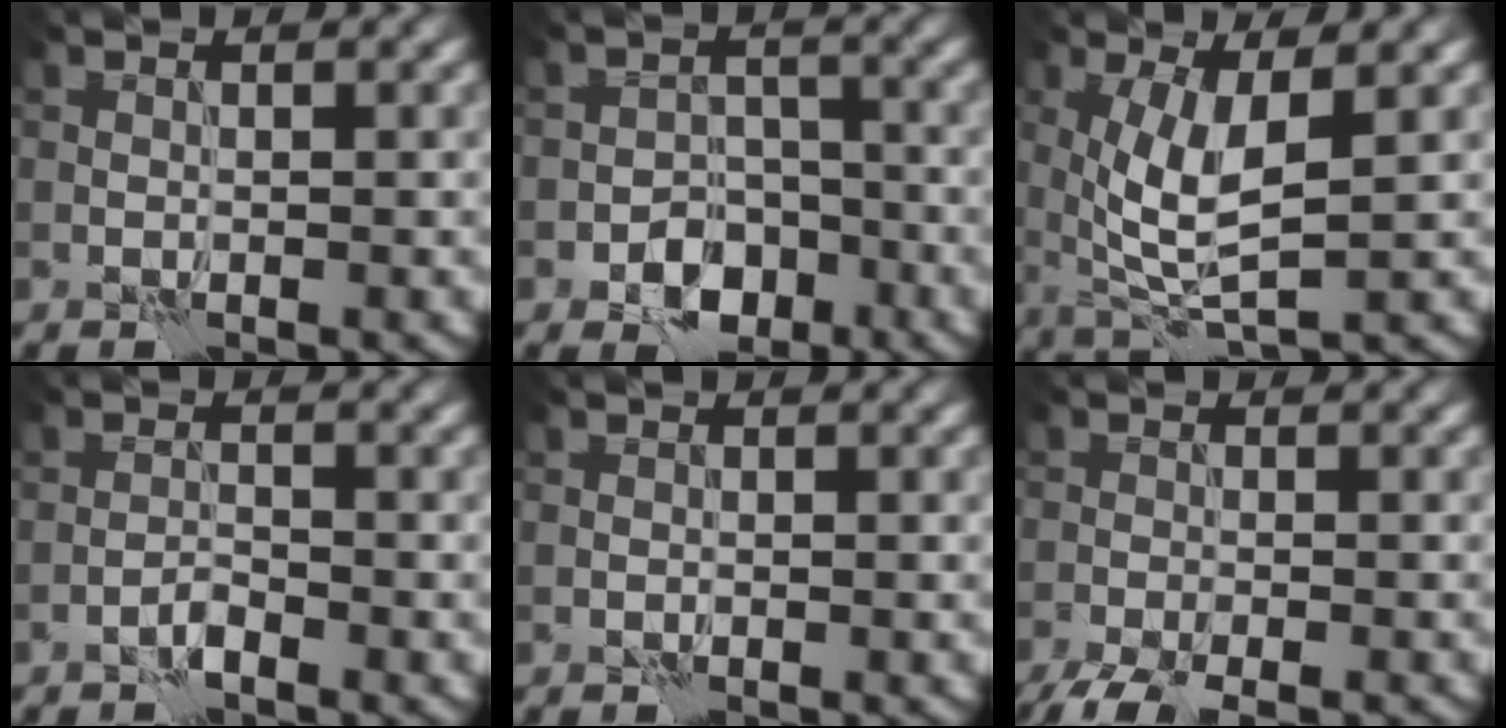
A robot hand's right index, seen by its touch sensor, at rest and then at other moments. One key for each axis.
{"total": 4.2, "fx": -2.2, "fy": 2.8, "fz": 2.1, "tx": -0.024, "ty": -0.001, "tz": -0.042}
{"total": 5.3, "fx": 0.9, "fy": 1.5, "fz": 5.0, "tx": -0.109, "ty": -0.010, "tz": 0.021}
{"total": 1.1, "fx": -0.9, "fy": 0.1, "fz": 0.6, "tx": -0.013, "ty": 0.006, "tz": -0.022}
{"total": 0.0}
{"total": 4.3, "fx": -3.4, "fy": 0.7, "fz": 2.5, "tx": -0.044, "ty": -0.011, "tz": -0.068}